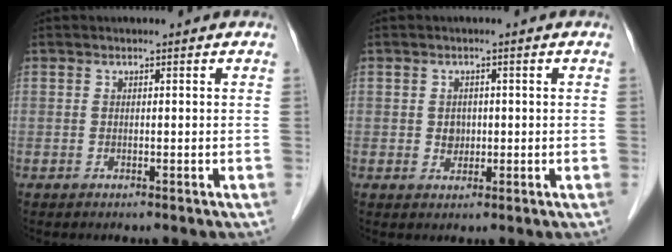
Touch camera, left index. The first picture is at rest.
{"total": 2.0, "force": [-0.1, 1.8, 1.0], "torque": [-0.016, 0.003, 0.003]}